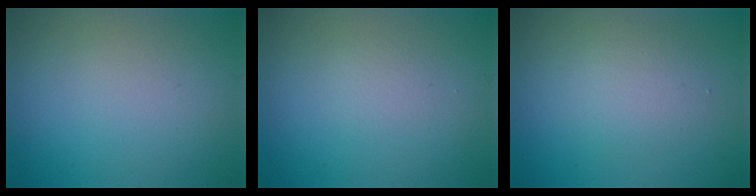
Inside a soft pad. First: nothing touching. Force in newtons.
{"total": 0.7, "press": 0.7, "slide": 0.0}
{"total": 2.6, "press": 2.6, "slide": 0.3}